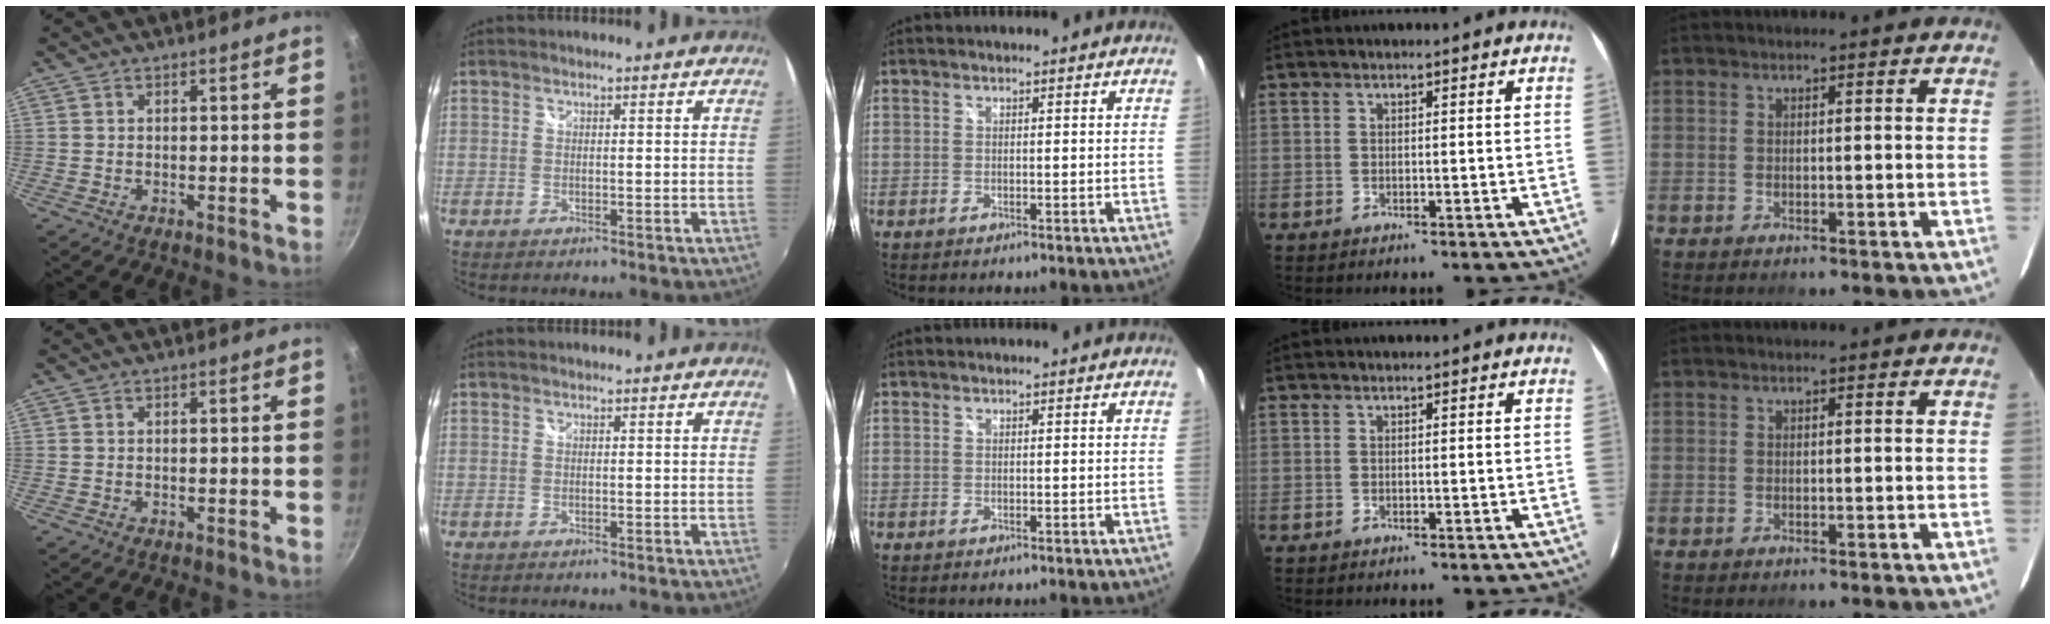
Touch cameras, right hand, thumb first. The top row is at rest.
{}